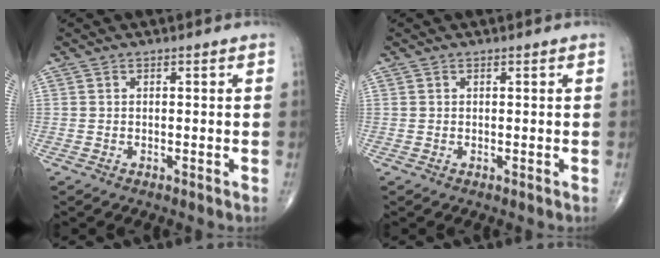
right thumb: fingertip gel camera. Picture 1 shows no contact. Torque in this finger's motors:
{"motor_torque": [0.22, -0.05, -0.19, 0.04, 0.01]}